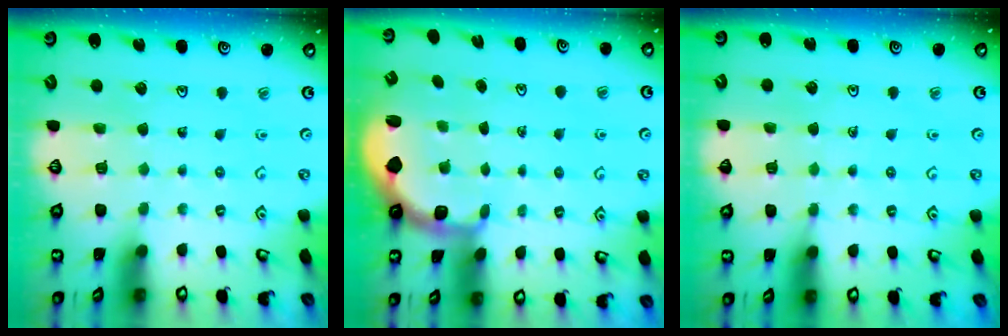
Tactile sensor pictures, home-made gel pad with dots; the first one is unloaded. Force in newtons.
{"total": 2.2, "press": 1.5, "slide": 1.6}
{"total": 3.8, "press": 3.8, "slide": 0.7}